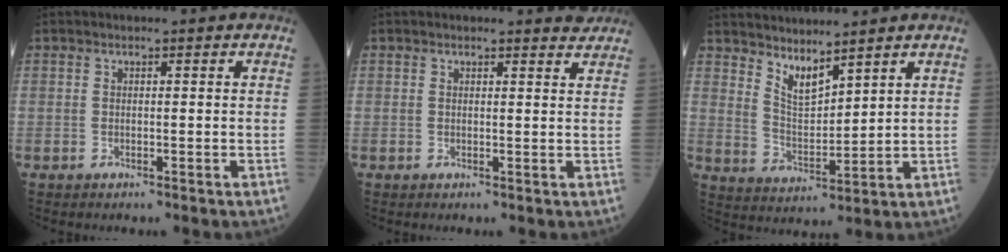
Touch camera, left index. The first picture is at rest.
{"total": 1.5, "force": [1.4, 0.3, -0.4], "torque": [0.002, -0.014, 0.005]}
{"total": 5.1, "force": [4.5, 0.8, 2.4], "torque": [-0.059, -0.010, 0.101]}